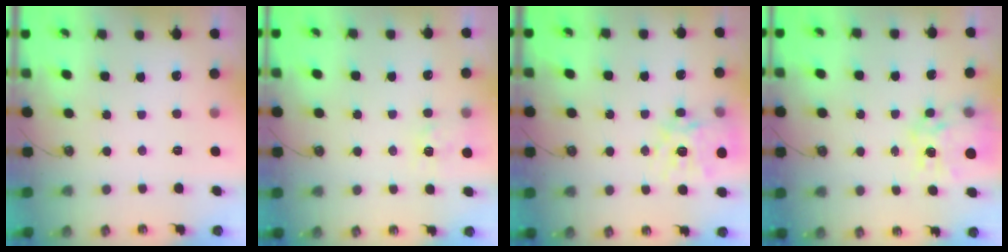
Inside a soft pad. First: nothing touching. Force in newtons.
{"total": 4.8, "press": 4.7, "slide": 0.5}
{"total": 16.8, "press": 16.7, "slide": 1.8}
{"total": 13.5, "press": 13.4, "slide": 1.4}